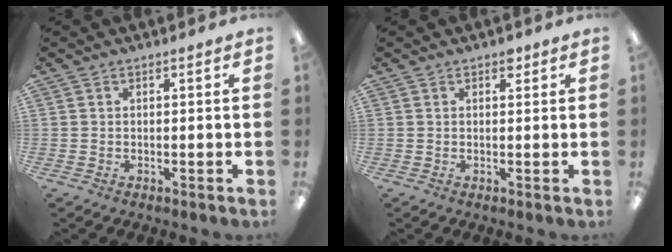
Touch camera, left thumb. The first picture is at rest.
{"total": 1.5, "force": [1.0, 0.9, 0.6], "torque": [0.003, -0.005, 0.014]}